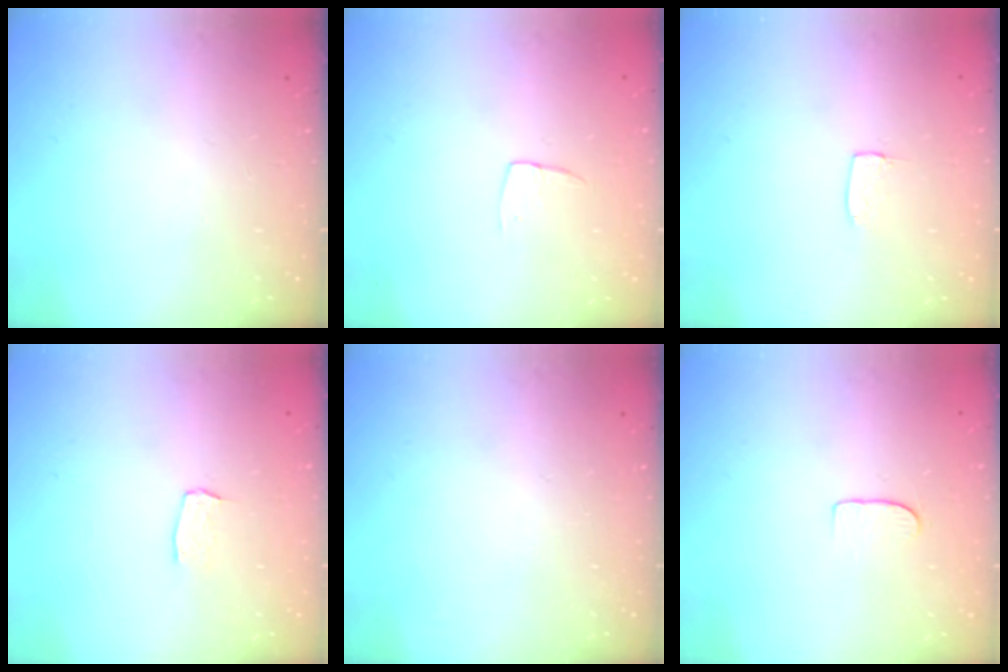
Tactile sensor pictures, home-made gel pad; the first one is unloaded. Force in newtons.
{"total": 4.0, "press": 4.0, "slide": 0.2}
{"total": 3.2, "press": 3.2, "slide": 0.1}
{"total": 3.1, "press": 3.1, "slide": 0.2}
{"total": 0.0}
{"total": 4.9, "press": 4.9, "slide": 0.3}